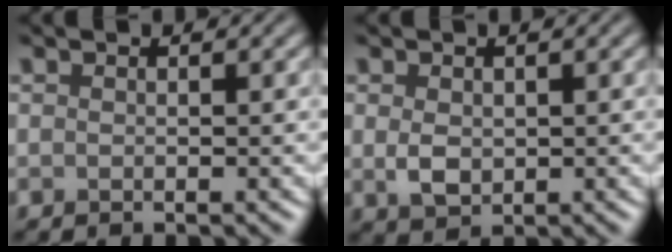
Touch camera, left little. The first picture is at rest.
{"total": 2.3, "force": [0.1, 1.6, 1.6], "torque": [-0.033, -0.001, 0.005]}